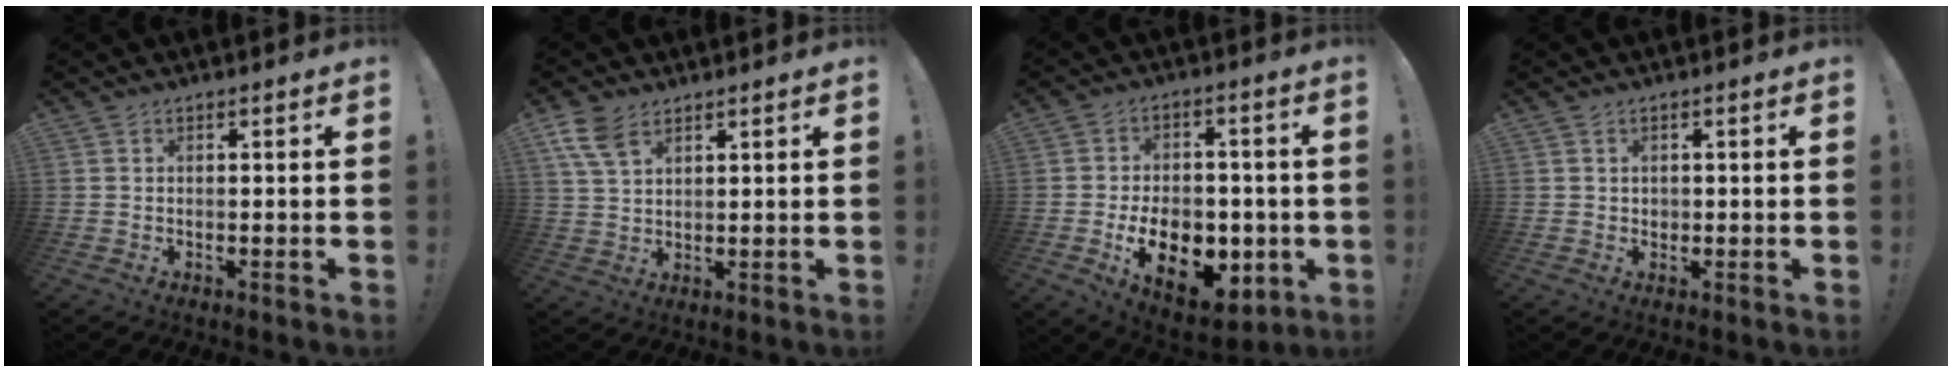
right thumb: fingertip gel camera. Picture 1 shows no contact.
{"total": 7.4, "force": [4.4, 4.0, 4.3], "torque": [-0.081, -0.011, 0.088]}
{"total": 16.8, "force": [-4.9, 11.3, 11.4], "torque": [-0.163, 0.031, -0.066]}
{"total": 1.2, "force": [0.3, 1.1, 0.2], "torque": [0.005, 0.000, 0.002]}